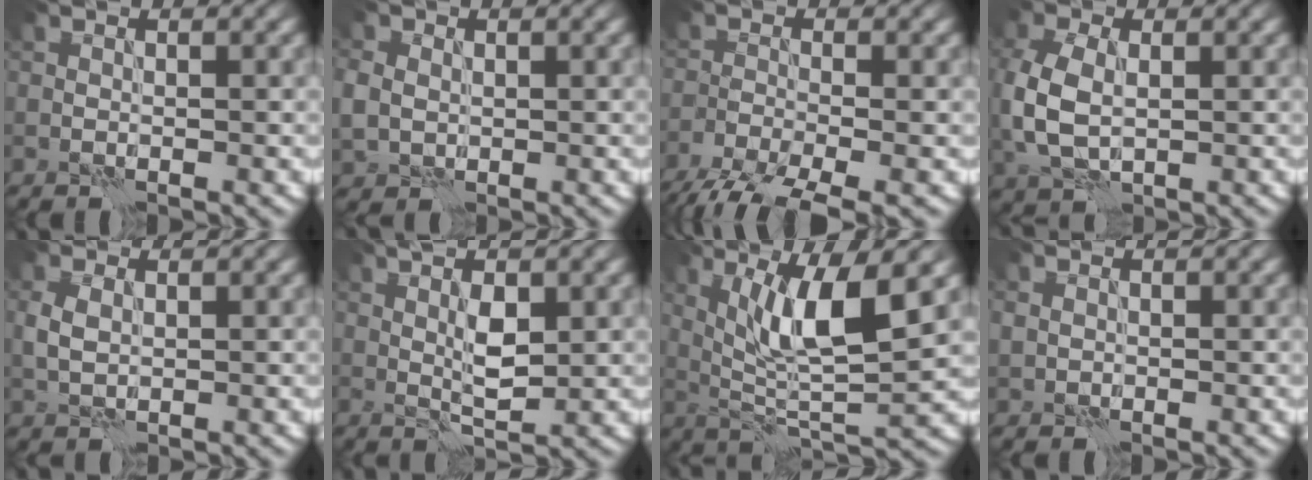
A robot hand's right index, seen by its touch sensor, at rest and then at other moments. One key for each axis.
{"total": 3.0, "fx": 0.4, "fy": 2.6, "fz": 1.5, "tx": -0.040, "ty": 0.001, "tz": 0.011}
{"total": 6.5, "fx": -5.1, "fy": 1.4, "fz": 3.8, "tx": -0.069, "ty": -0.030, "tz": -0.095}
{"total": 5.9, "fx": 0.0, "fy": 4.0, "fz": 4.4, "tx": -0.118, "ty": -0.001, "tz": 0.003}
{"total": 1.9, "fx": 0.8, "fy": 1.2, "fz": 1.3, "tx": -0.035, "ty": 0.001, "tz": 0.016}
{"total": 3.2, "fx": 0.8, "fy": 1.0, "fz": 2.9, "tx": -0.053, "ty": -0.001, "tz": 0.017}
{"total": 7.9, "fx": 2.5, "fy": 1.8, "fz": 7.3, "tx": -0.130, "ty": -0.011, "tz": 0.048}
{"total": 0.9, "fx": 0.3, "fy": 0.8, "fz": 0.0, "tx": -0.002, "ty": 0.000, "tz": 0.009}